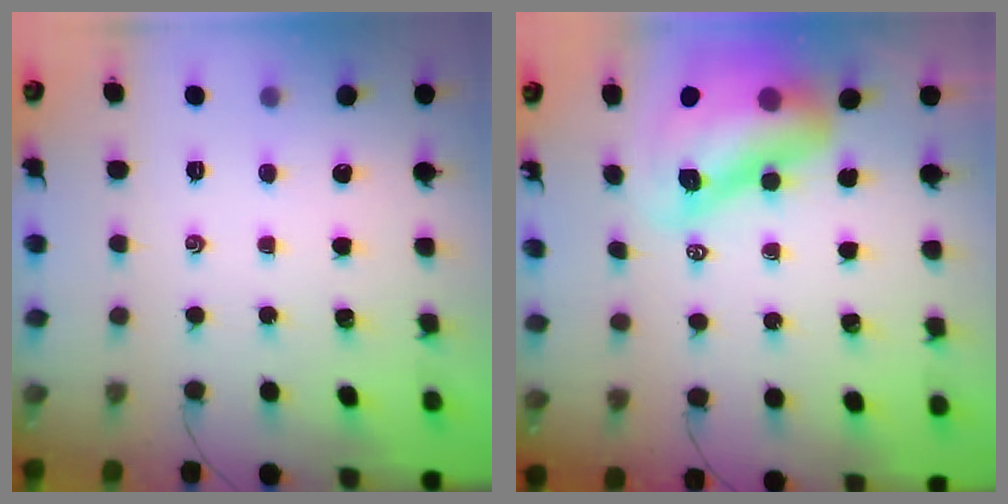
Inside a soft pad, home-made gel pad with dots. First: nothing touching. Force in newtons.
{"total": 12.9, "press": 12.3, "slide": 4.0}